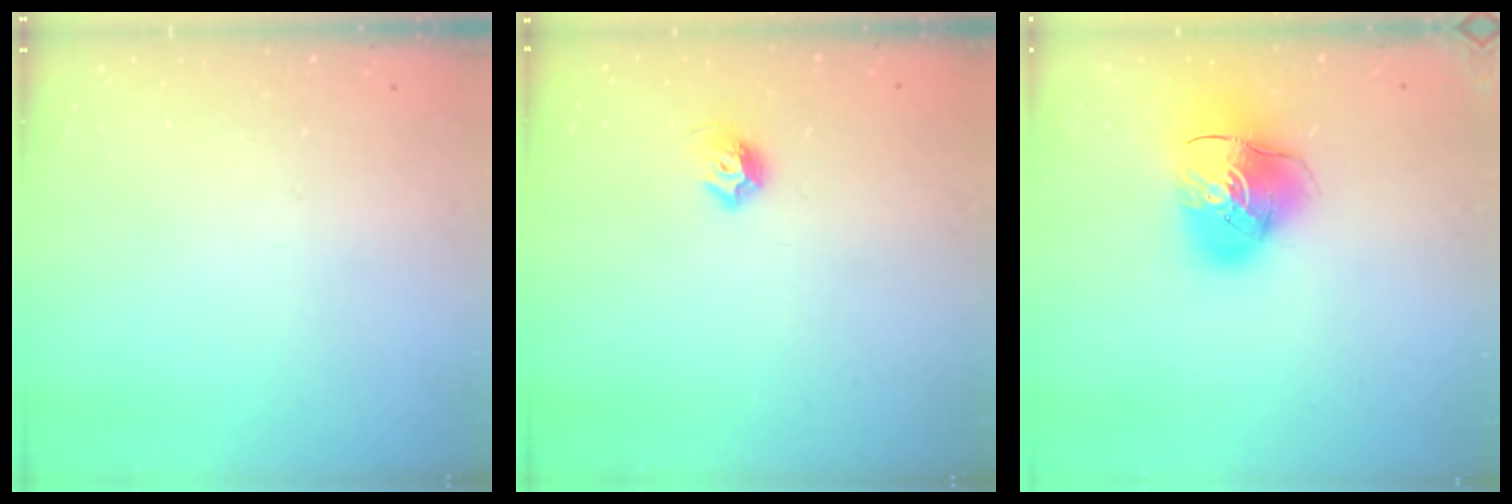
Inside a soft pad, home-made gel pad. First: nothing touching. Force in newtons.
{"total": 7.4, "press": 7.3, "slide": 1.2}
{"total": 12.8, "press": 12.7, "slide": 2.0}